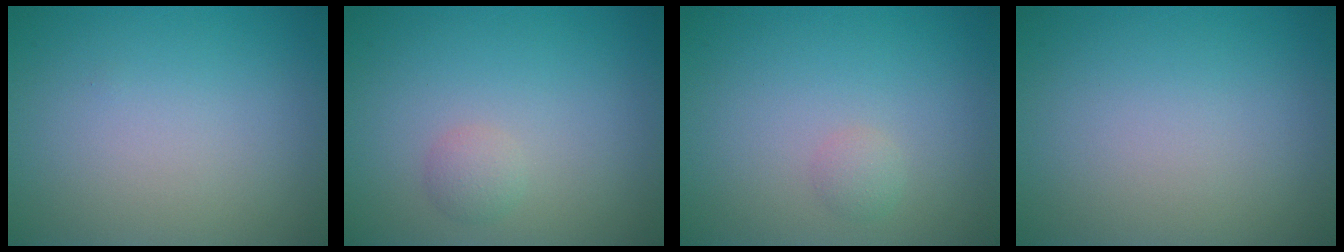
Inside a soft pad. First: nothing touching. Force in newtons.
{"total": 1.2, "press": 1.2, "slide": 0.1}
{"total": 1.0, "press": 1.0, "slide": 0.1}
{"total": 0.0}